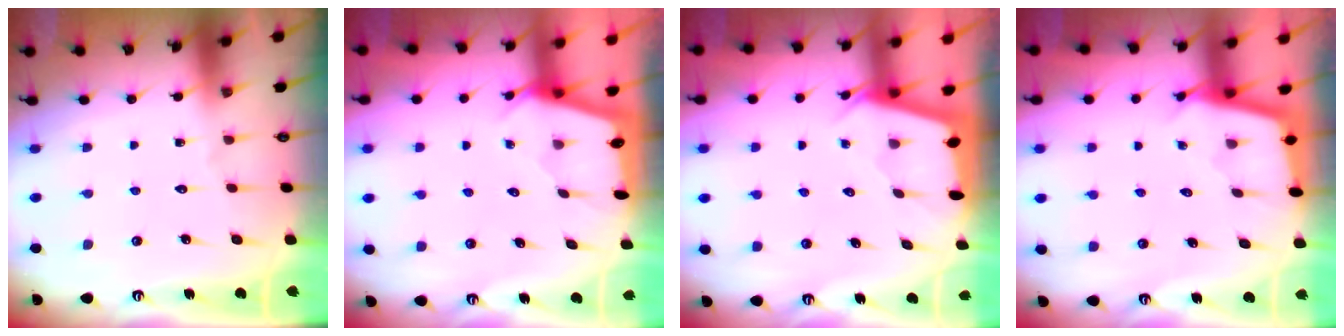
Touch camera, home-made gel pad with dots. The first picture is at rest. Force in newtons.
{"total": 2.2, "press": 2.2, "slide": 0.3}
{"total": 2.2, "press": 2.2, "slide": 0.3}
{"total": 2.3, "press": 2.3, "slide": 0.2}